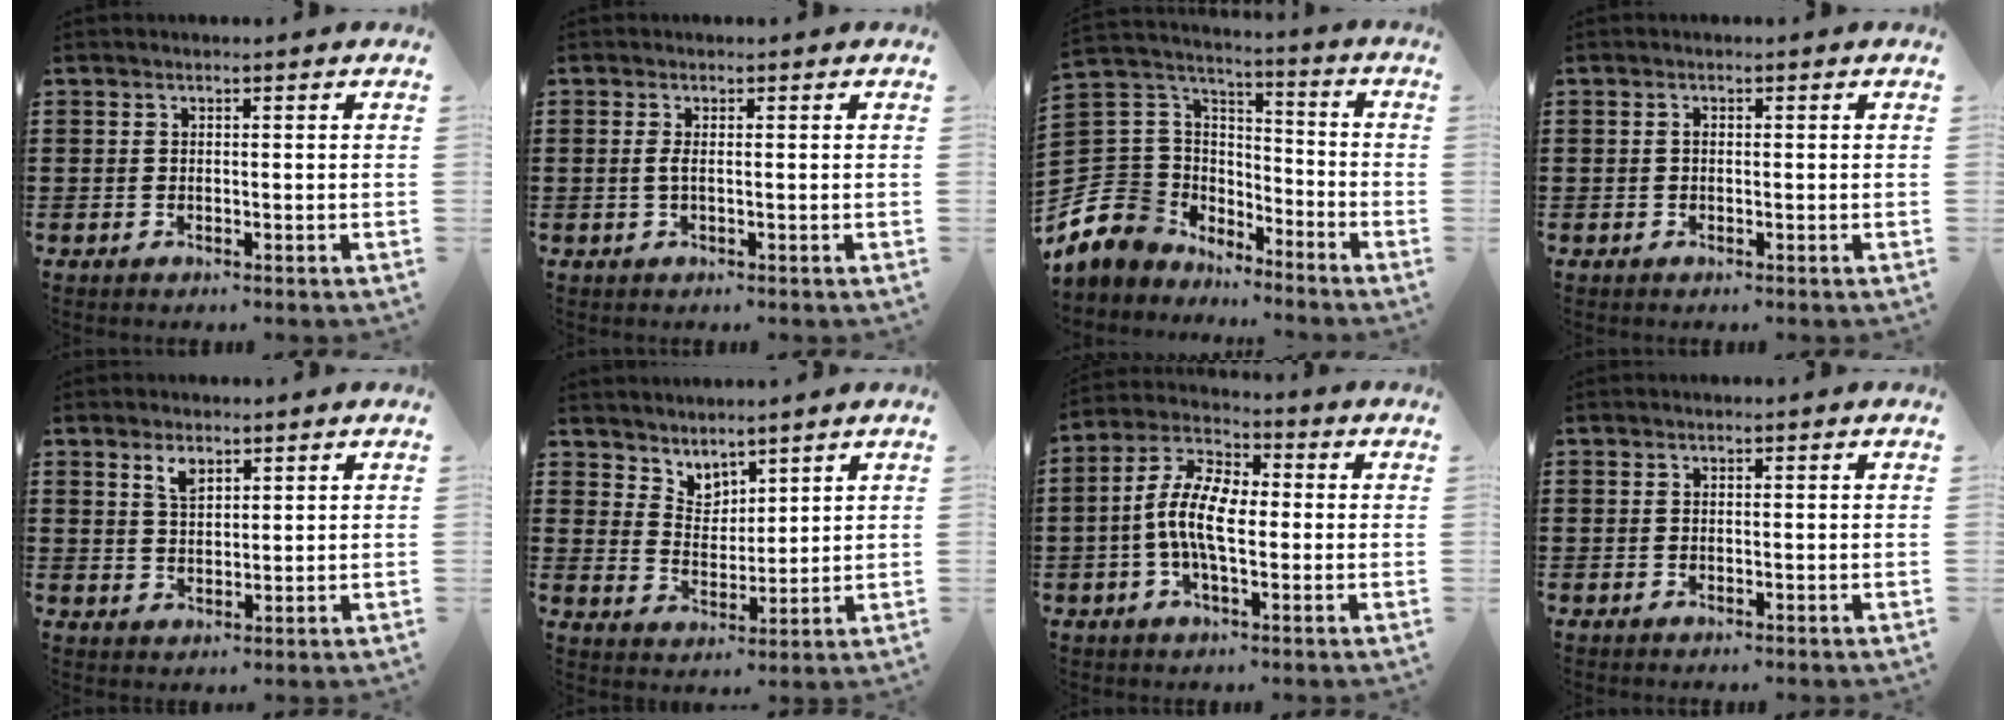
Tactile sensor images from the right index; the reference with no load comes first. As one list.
[{"total": 1.4, "force": [-0.1, 0.2, 1.4], "torque": [-0.035, -0.004, -0.005]}, {"total": 9.0, "force": [-4.5, 7.9, 0.6], "torque": [-0.081, -0.011, -0.088]}, {"total": 0.5, "force": [-0.1, 0.3, 0.4], "torque": [-0.011, -0.002, -0.002]}, {"total": 3.0, "force": [1.9, 1.5, 1.7], "torque": [-0.032, 0.001, 0.034]}, {"total": 3.8, "force": [3.4, 1.5, -0.5], "torque": [-0.009, -0.012, 0.064]}, {"total": 9.2, "force": [-1.2, 4.0, 8.2], "torque": [-0.187, -0.005, -0.028]}, {"total": 0.0}]